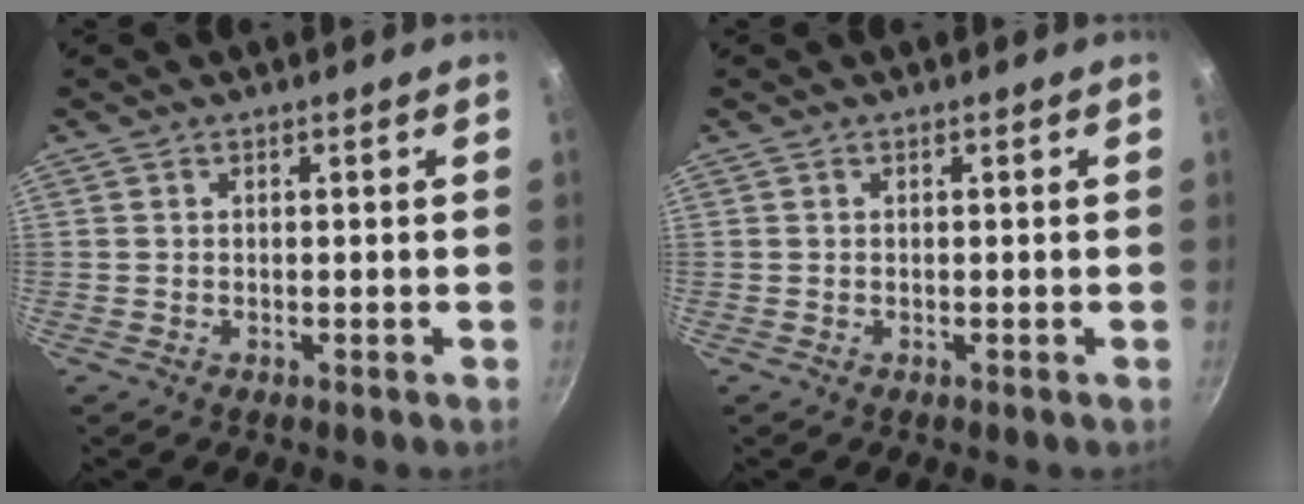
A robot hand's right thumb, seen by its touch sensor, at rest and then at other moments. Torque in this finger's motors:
{"motor_torque": [-0.36, -0.01, 0.09, 0.01, 0.07]}